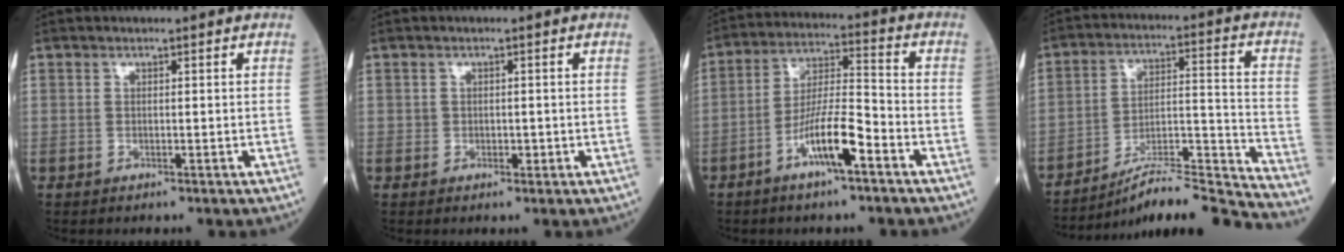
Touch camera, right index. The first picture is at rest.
{"total": 1.2, "force": [-0.2, 1.0, 0.7], "torque": [-0.008, 0.003, 0.002]}
{"total": 9.4, "force": [-4.8, 1.2, 8.0], "torque": [-0.156, 0.004, -0.086]}
{"total": 16.6, "force": [-15.7, -2.1, 4.7], "torque": [-0.065, 0.025, -0.256]}